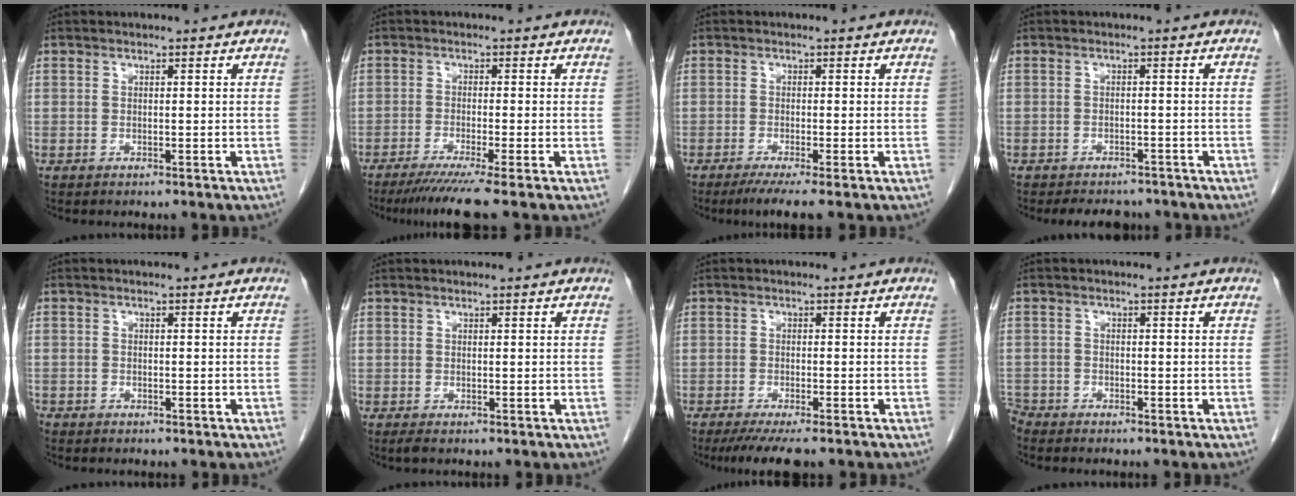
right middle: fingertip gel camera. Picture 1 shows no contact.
{"total": 6.9, "force": [-5.2, -1.4, 4.3], "torque": [-0.061, -0.024, -0.087]}
{"total": 3.8, "force": [-2.6, -0.3, 2.8], "torque": [-0.045, -0.013, -0.048]}
{"total": 6.1, "force": [-5.4, 2.4, 1.6], "torque": [-0.021, -0.001, -0.067]}
{"total": 2.4, "force": [-2.0, 1.1, 0.7], "torque": [-0.011, 0.000, -0.025]}
{"total": 0.7, "force": [-0.6, 0.1, 0.5], "torque": [-0.013, -0.003, -0.009]}
{"total": 7.6, "force": [-6.1, 0.9, 4.4], "torque": [-0.063, -0.015, -0.093]}
{"total": 4.5, "force": [-4.1, 1.6, 0.8], "torque": [-0.007, -0.006, -0.071]}